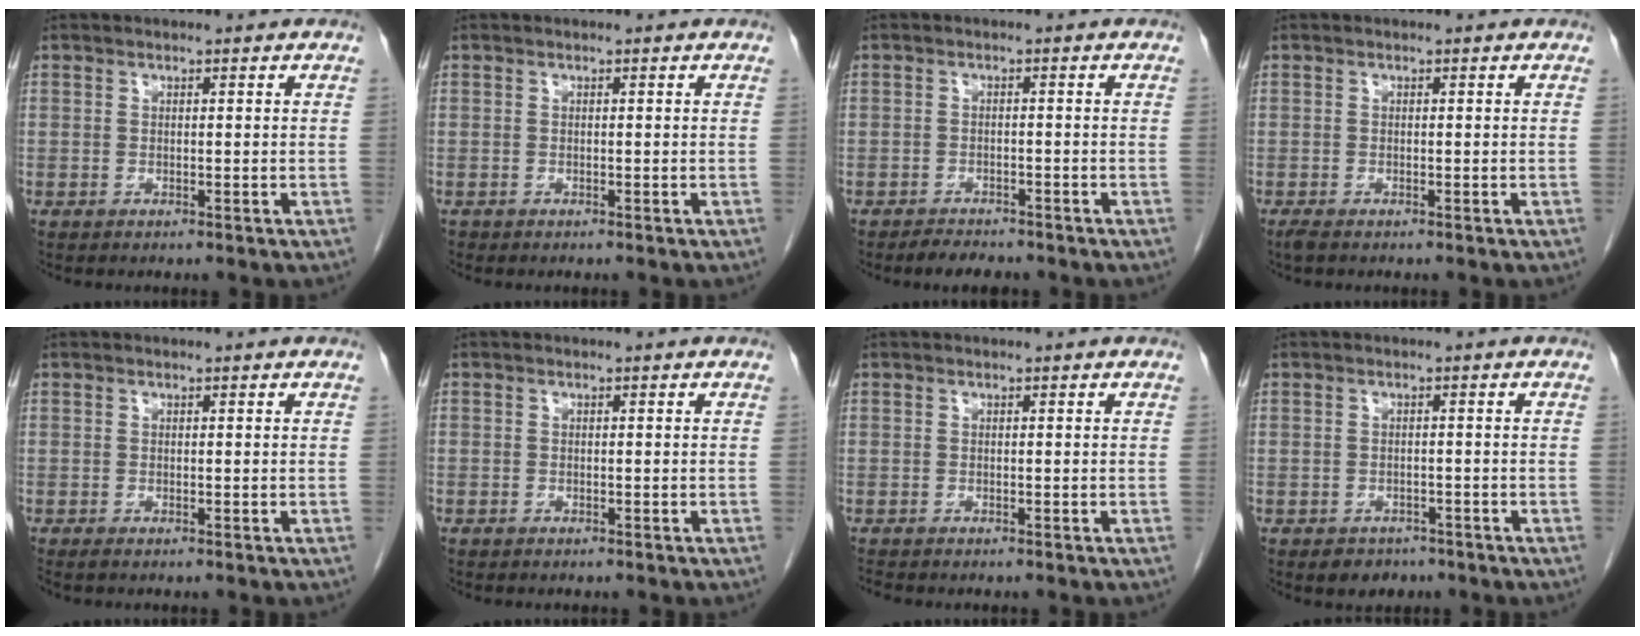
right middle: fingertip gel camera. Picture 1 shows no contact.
{"total": 0.0}
{"total": 3.0, "force": [-2.7, 1.1, 0.9], "torque": [-0.020, -0.003, -0.041]}
{"total": 1.1, "force": [-0.9, 0.3, 0.6], "torque": [-0.019, -0.005, -0.016]}
{"total": 0.5, "force": [-0.4, 0.0, 0.3], "torque": [-0.009, -0.002, -0.007]}
{"total": 0.5, "force": [-0.4, 0.3, 0.0], "torque": [-0.003, 0.003, -0.006]}
{"total": 1.1, "force": [-1.0, 0.2, 0.3], "torque": [-0.011, -0.003, -0.015]}
{"total": 3.1, "force": [-2.2, 2.1, 0.7], "torque": [-0.012, 0.005, -0.026]}